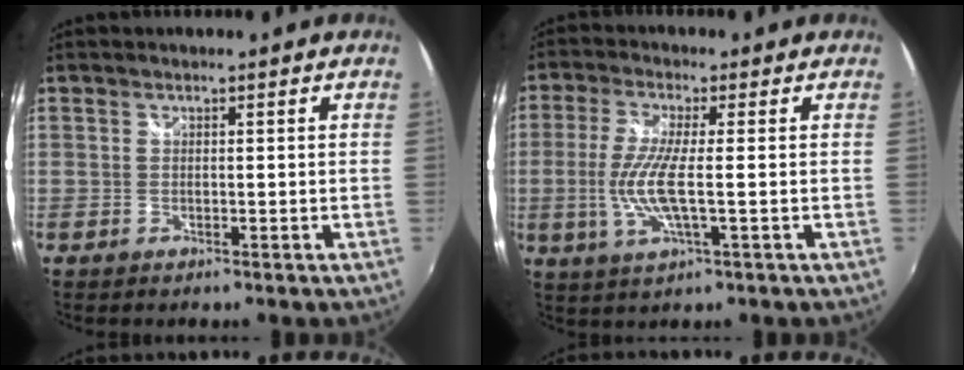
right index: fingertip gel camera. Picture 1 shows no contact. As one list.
[{"total": 8.2, "force": [-1.0, 0.9, 8.1], "torque": [-0.171, -0.008, -0.021]}]